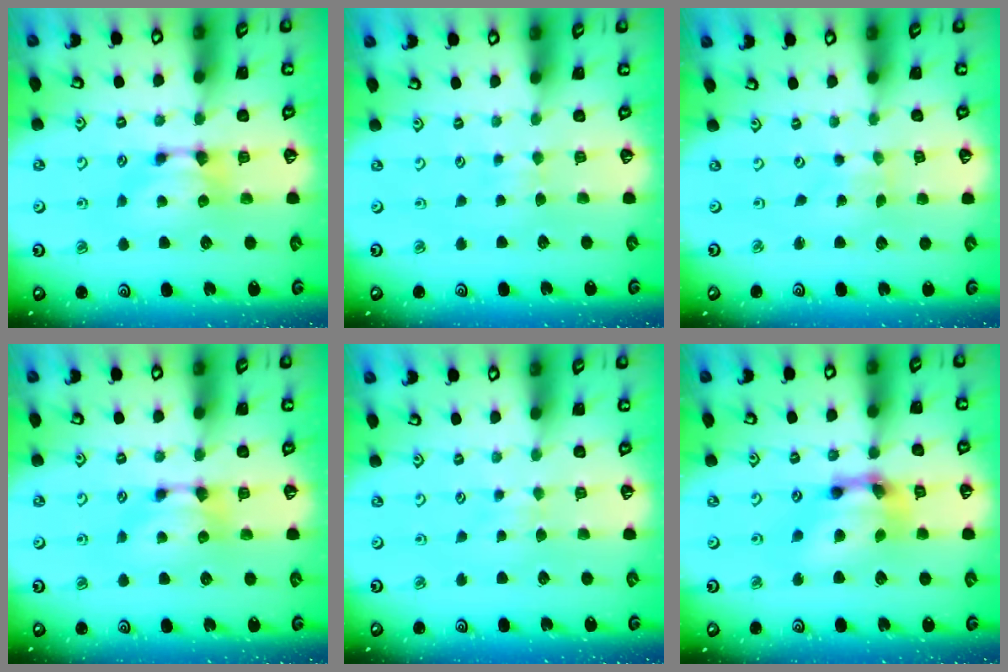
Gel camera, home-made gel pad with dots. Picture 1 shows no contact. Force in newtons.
{"total": 4.6, "press": 4.5, "slide": 0.2}
{"total": 4.9, "press": 4.9, "slide": 0.2}
{"total": 0.0}
{"total": 3.5, "press": 3.5, "slide": 0.4}
{"total": 9.1, "press": 8.5, "slide": 3.2}